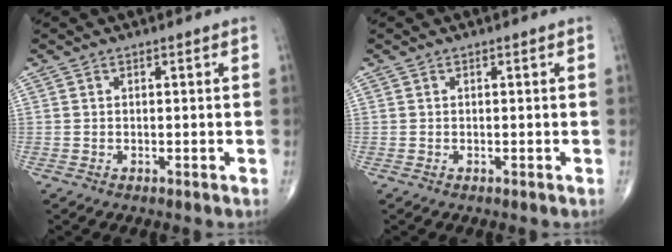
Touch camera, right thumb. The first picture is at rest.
{"total": 0.0}